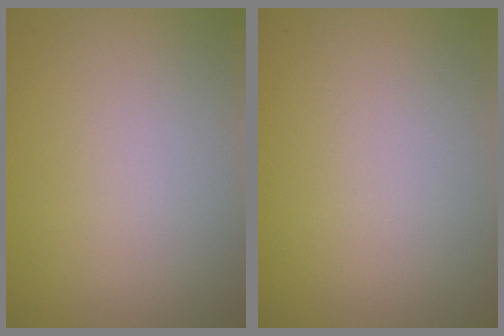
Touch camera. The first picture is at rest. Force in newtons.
{"total": 0.0}